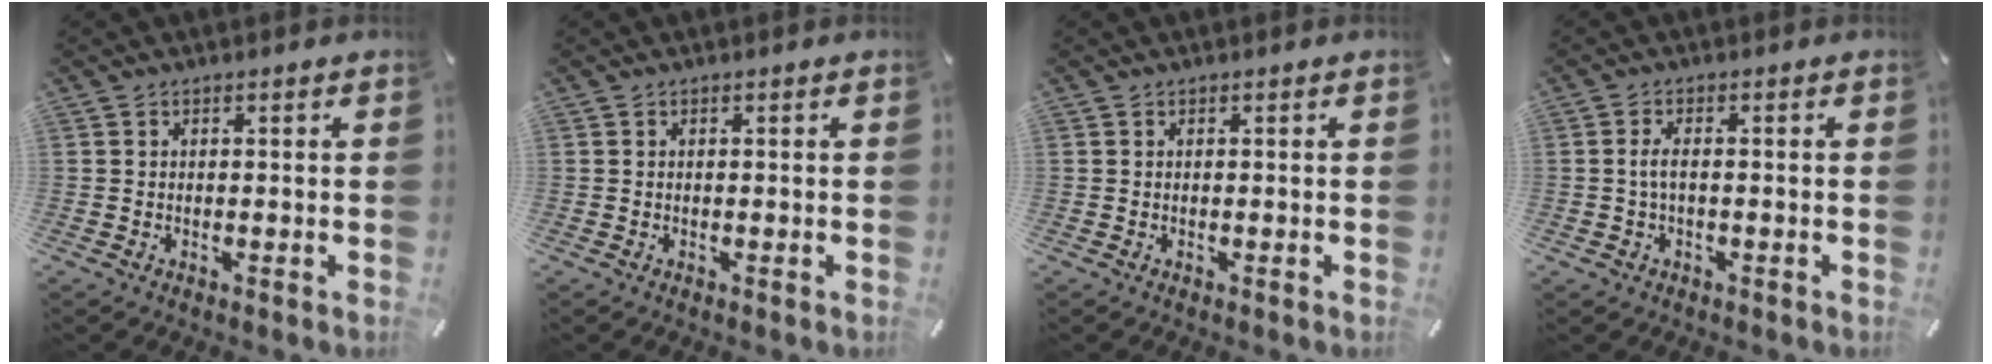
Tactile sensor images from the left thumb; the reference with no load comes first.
{"total": 0.0}
{"total": 0.0}
{"total": 2.9, "force": [-0.3, 1.5, 2.5], "torque": [-0.057, 0.003, -0.009]}